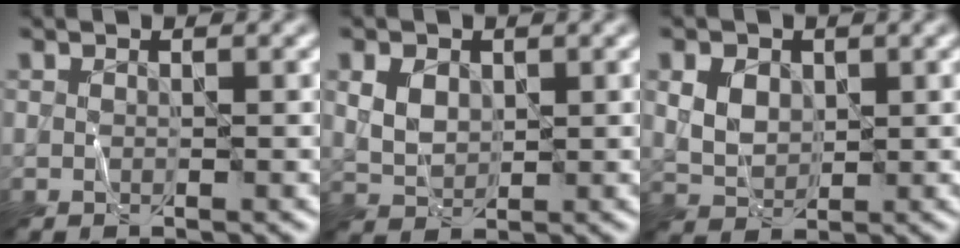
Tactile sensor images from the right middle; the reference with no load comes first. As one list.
[{"total": 2.7, "force": [0.8, 2.0, 1.6], "torque": [-0.036, -0.001, 0.019]}, {"total": 3.6, "force": [1.2, 2.7, 2.1], "torque": [-0.050, 0.005, 0.021]}]